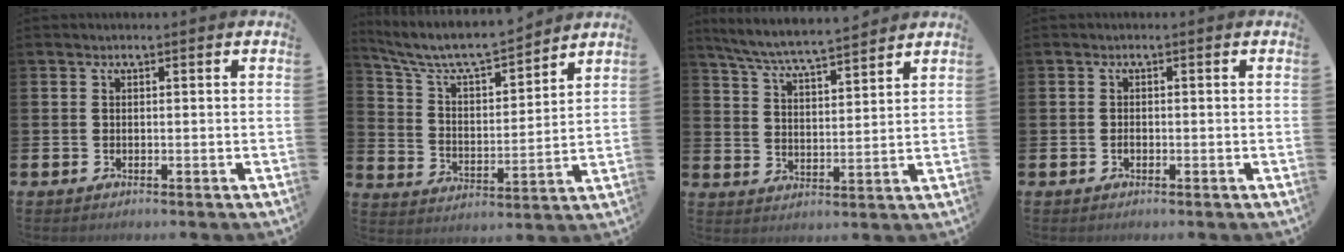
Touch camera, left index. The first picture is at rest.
{"total": 7.7, "force": [7.2, 1.3, 2.2], "torque": [-0.082, -0.053, 0.124]}
{"total": 6.6, "force": [6.4, 0.1, 1.7], "torque": [-0.060, -0.039, 0.112]}
{"total": 0.7, "force": [-0.4, 0.4, 0.4], "torque": [-0.012, 0.002, -0.007]}